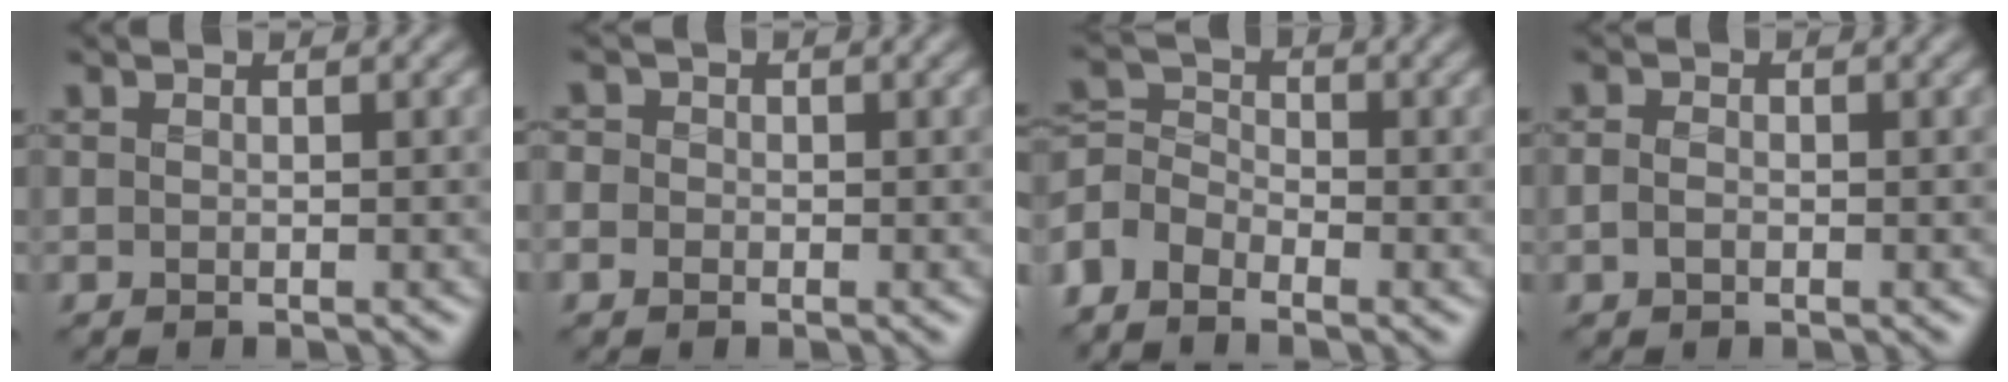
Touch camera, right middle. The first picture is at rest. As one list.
[{"total": 1.9, "force": [-0.2, 1.8, 0.7], "torque": [0.000, 0.007, -0.014]}, {"total": 4.0, "force": [-2.8, 2.2, 1.7], "torque": [-0.037, 0.004, -0.071]}, {"total": 1.2, "force": [-0.3, 0.8, 0.7], "torque": [-0.016, 0.000, -0.009]}]